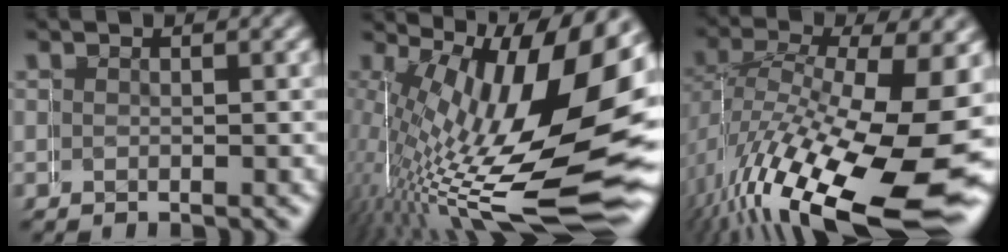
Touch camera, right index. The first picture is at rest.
{"total": 15.6, "force": [-0.6, 5.3, 14.7], "torque": [-0.226, -0.025, 0.016]}
{"total": 13.6, "force": [-4.4, 5.6, 11.6], "torque": [-0.211, -0.054, -0.029]}